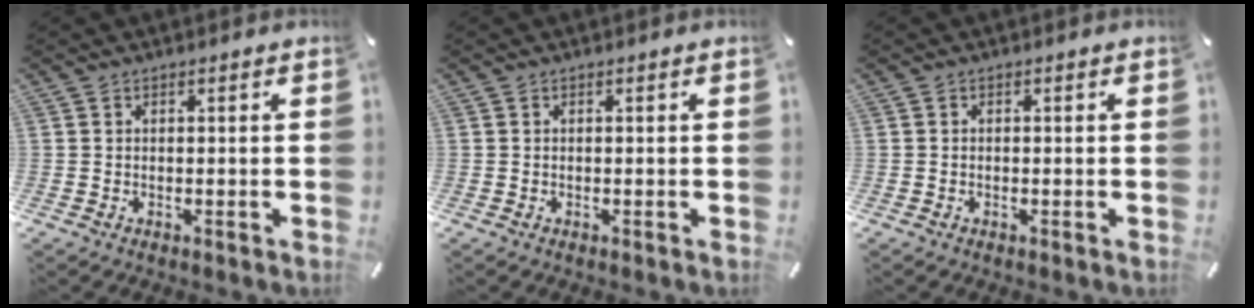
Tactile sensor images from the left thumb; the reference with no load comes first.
{"total": 0.0}
{"total": 0.5, "force": [-0.3, 0.3, 0.3], "torque": [-0.006, -0.001, -0.006]}